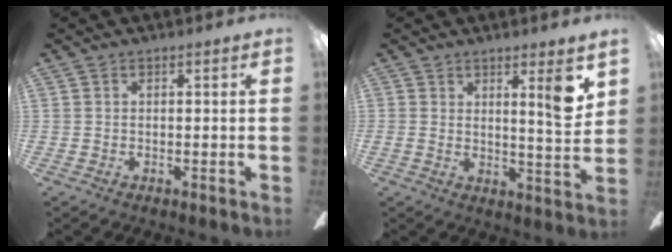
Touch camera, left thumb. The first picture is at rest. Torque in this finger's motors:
{"motor_torque": [0.23, 0.16, 0.72, -0.71, 0.19]}